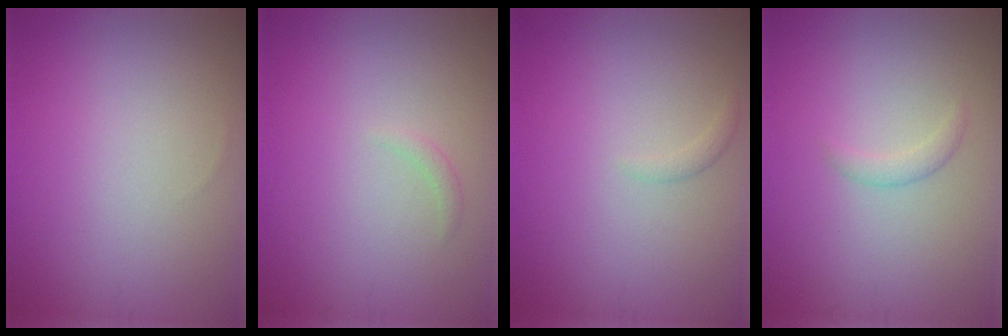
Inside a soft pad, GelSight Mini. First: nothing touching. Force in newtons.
{"total": 0.7, "press": 0.7, "slide": 0.1}
{"total": 0.7, "press": 0.7, "slide": 0.1}
{"total": 1.1, "press": 1.1, "slide": 0.1}